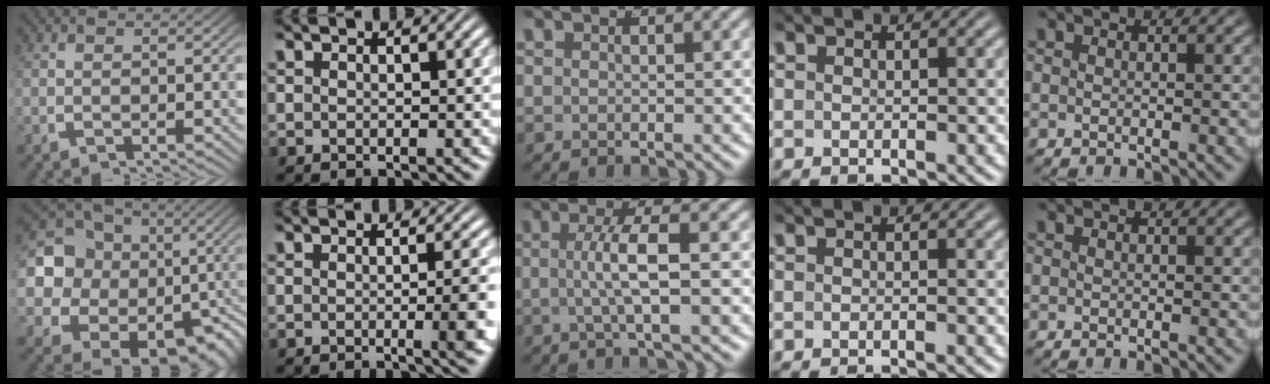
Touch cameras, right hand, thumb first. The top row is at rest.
{"thumb": {"total": 18.1, "force": [-1.5, 14.7, 10.4], "torque": [-0.236, -0.068, -0.009]}, "index": {"total": 3.5, "force": [-0.7, 0.2, 3.4], "torque": [-0.037, 0.004, -0.017]}, "middle": {"total": 3.3, "force": [-0.1, -0.2, 3.3], "torque": [-0.064, 0.002, 0.000]}, "ring": {"total": 1.8, "force": [-1.7, -0.2, 0.2], "torque": [-0.001, -0.001, -0.026]}}